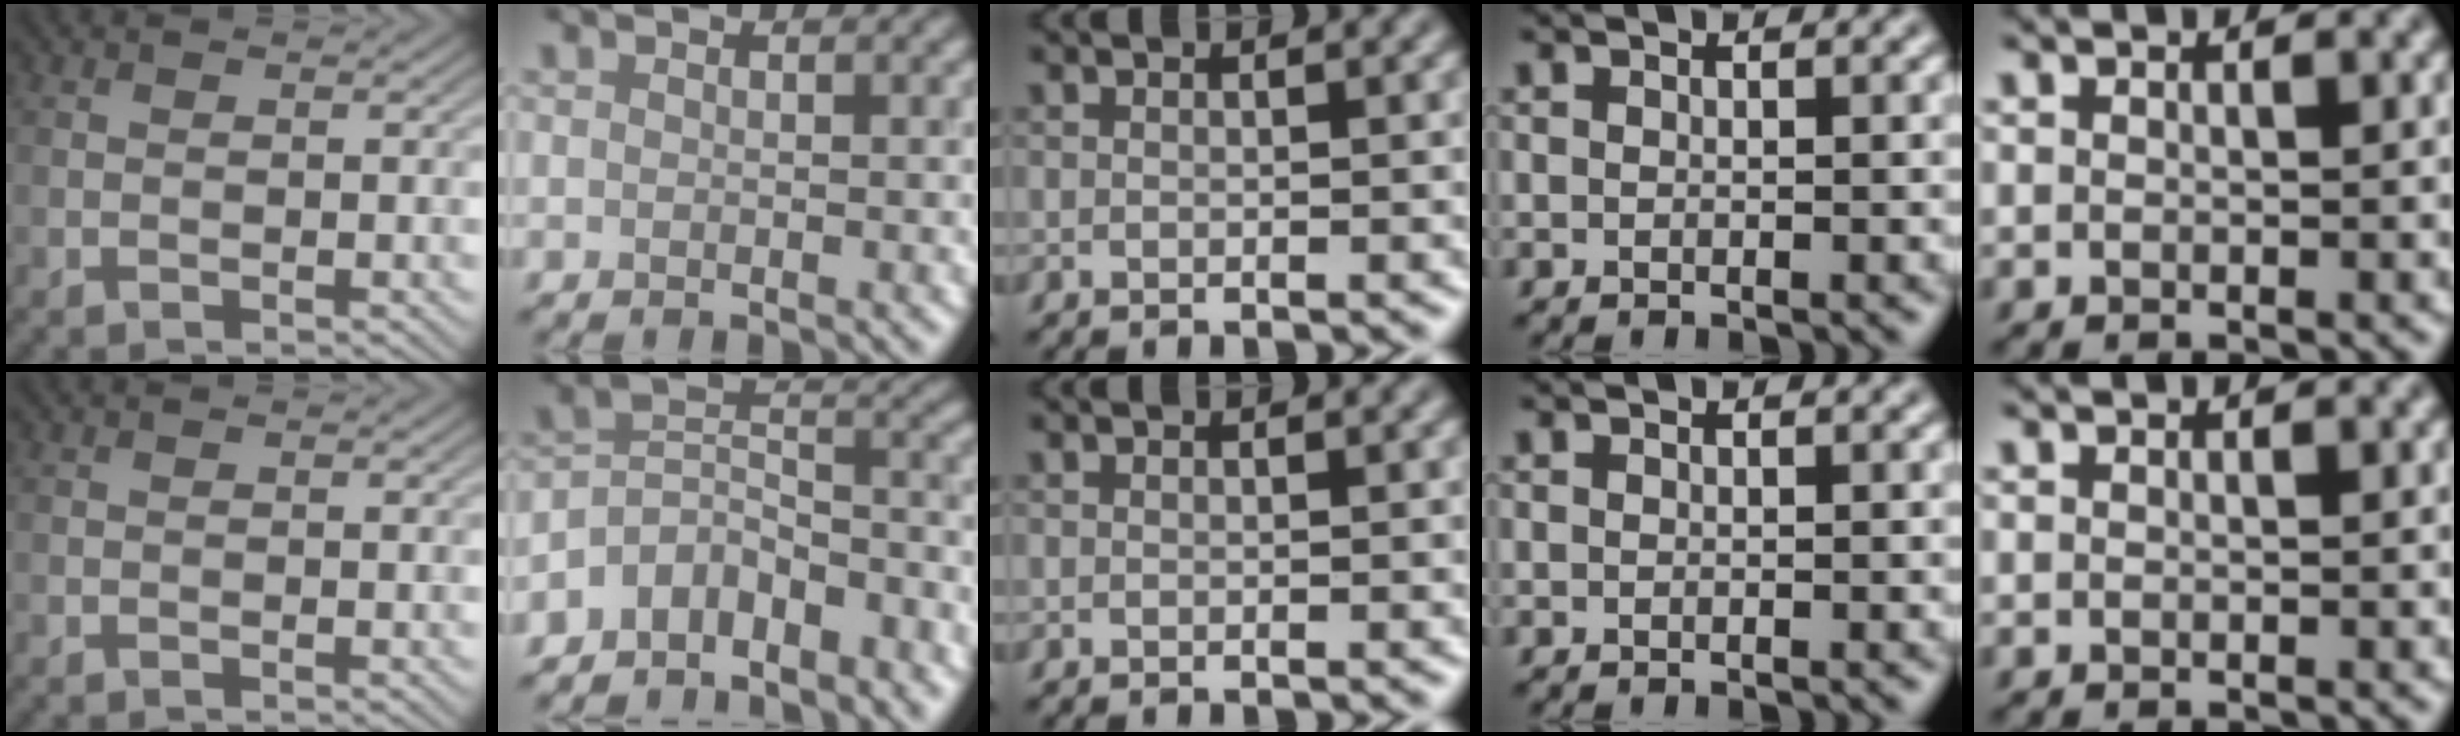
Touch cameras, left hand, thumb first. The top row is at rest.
{"index": {"total": 7.5, "force": [-5.5, 3.7, 3.6], "torque": [-0.049, 0.000, -0.106]}}